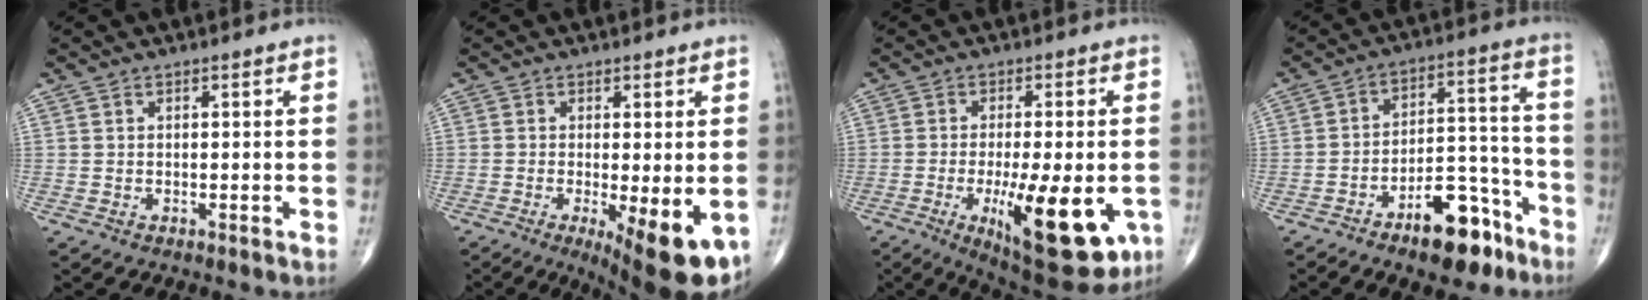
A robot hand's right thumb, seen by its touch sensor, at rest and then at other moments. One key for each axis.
{"total": 11.3, "fx": -3.8, "fy": 3.2, "fz": 10.1, "tx": -0.132, "ty": -0.021, "tz": -0.051}
{"total": 18.5, "fx": -5.5, "fy": 6.1, "fz": 16.6, "tx": -0.214, "ty": -0.016, "tz": -0.064}
{"total": 13.5, "fx": -8.6, "fy": 5.9, "fz": 8.6, "tx": -0.099, "ty": 0.080, "tz": -0.136}